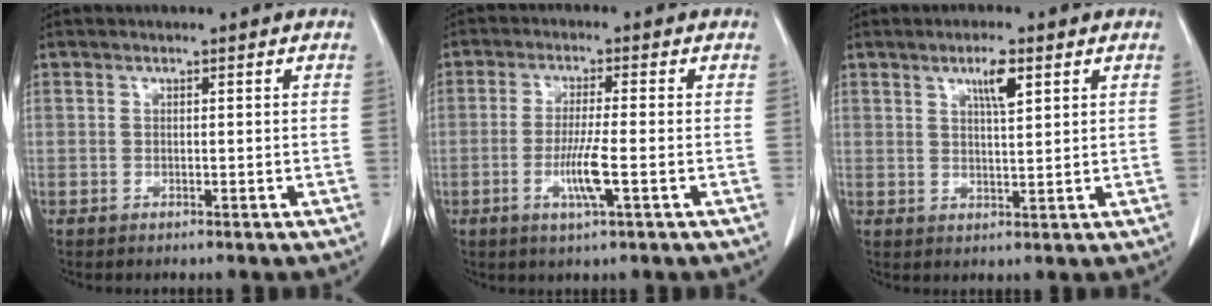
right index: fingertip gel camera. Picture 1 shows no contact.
{"total": 5.7, "force": [-1.7, -0.1, 5.5], "torque": [-0.107, -0.012, -0.032]}
{"total": 4.3, "force": [2.2, 0.7, 3.7], "torque": [-0.065, -0.001, 0.039]}